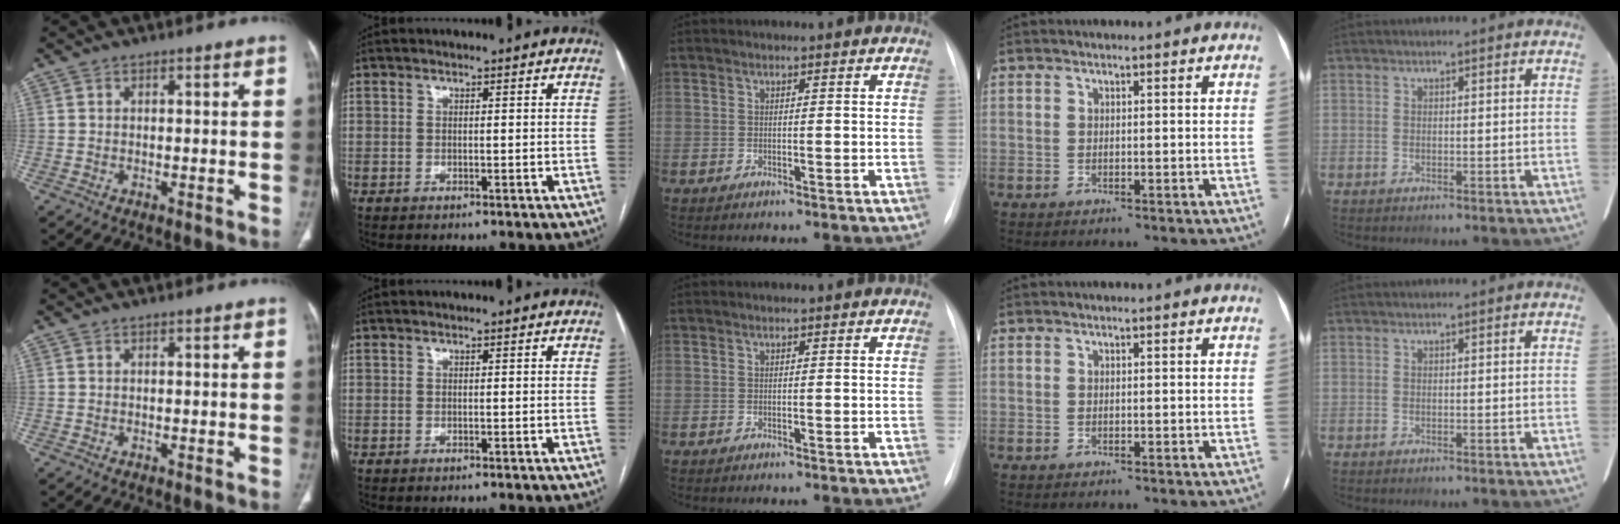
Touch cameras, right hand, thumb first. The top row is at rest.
{}